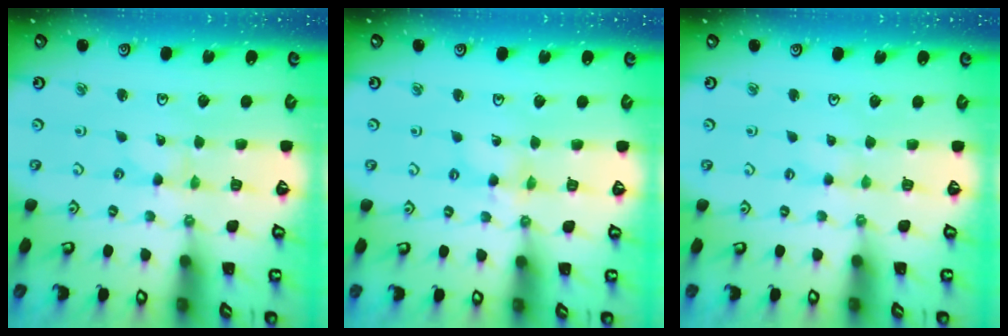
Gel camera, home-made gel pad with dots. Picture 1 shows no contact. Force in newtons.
{"total": 2.0, "press": 2.0, "slide": 0.2}
{"total": 0.0}